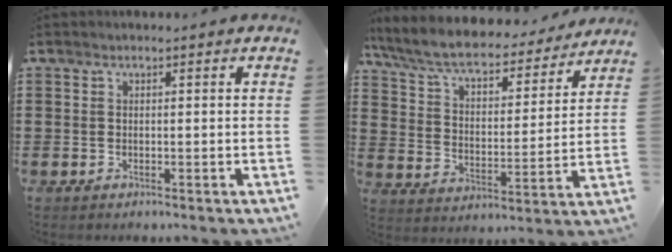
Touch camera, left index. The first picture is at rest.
{"total": 7.4, "force": [6.5, 1.4, 3.3], "torque": [-0.093, -0.039, 0.109]}